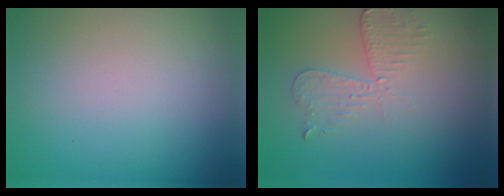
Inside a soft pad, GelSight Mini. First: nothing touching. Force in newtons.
{"total": 2.7, "press": 2.4, "slide": 1.1}